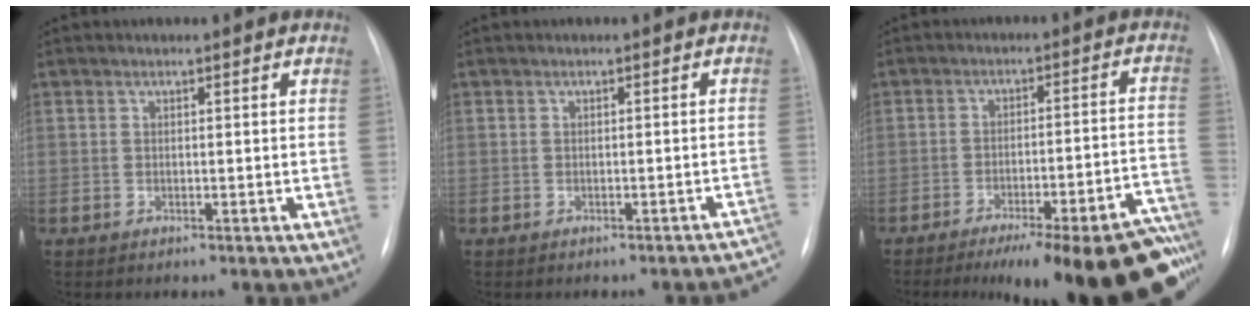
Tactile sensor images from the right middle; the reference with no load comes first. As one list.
[{"total": 3.8, "force": [-3.5, 0.6, 1.1], "torque": [0.011, 0.004, -0.035]}, {"total": 23.6, "force": [-17.9, 3.6, 14.9], "torque": [-0.107, 0.008, -0.238]}]